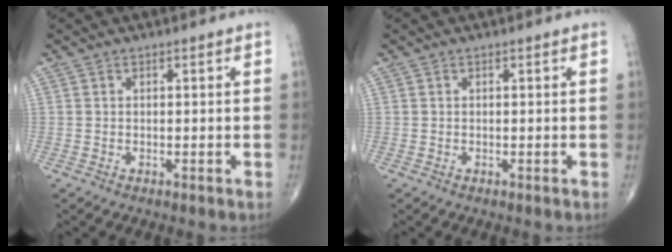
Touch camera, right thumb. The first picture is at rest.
{"total": 0.0}